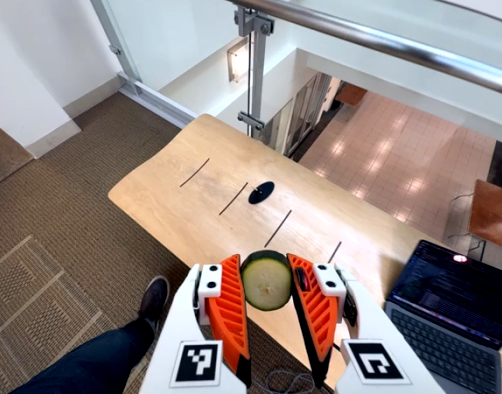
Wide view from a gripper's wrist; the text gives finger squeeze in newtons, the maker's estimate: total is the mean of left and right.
{"total": 11.5, "left": 11.4, "right": 11.7}